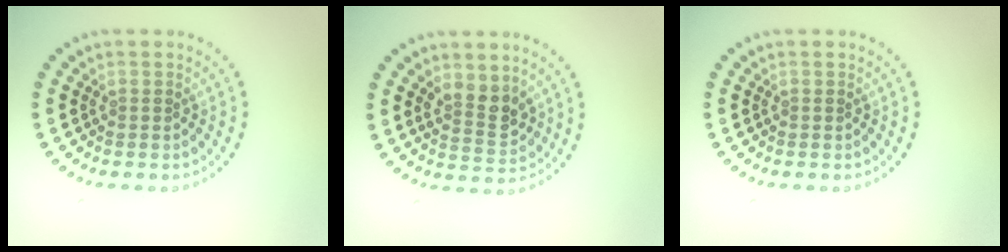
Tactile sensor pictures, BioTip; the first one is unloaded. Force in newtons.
{"total": 2.7, "press": 2.5, "slide": 1.1}
{"total": 0.0}